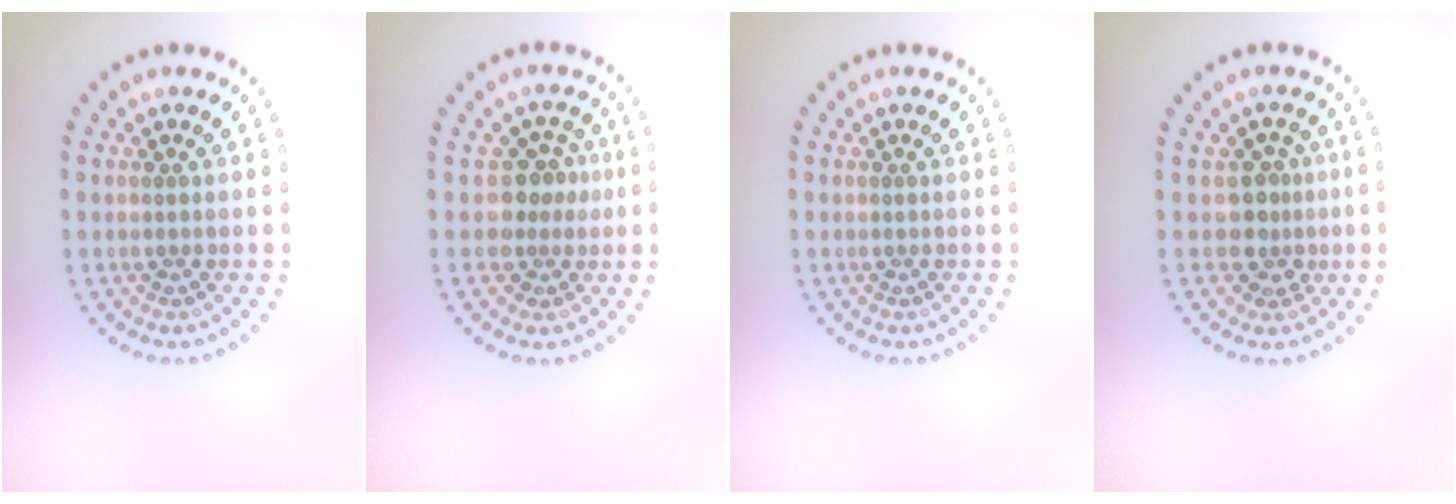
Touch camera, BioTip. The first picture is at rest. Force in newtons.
{"total": 2.7, "press": 2.0, "slide": 1.8}
{"total": 0.0}
{"total": 2.5, "press": 1.9, "slide": 1.7}